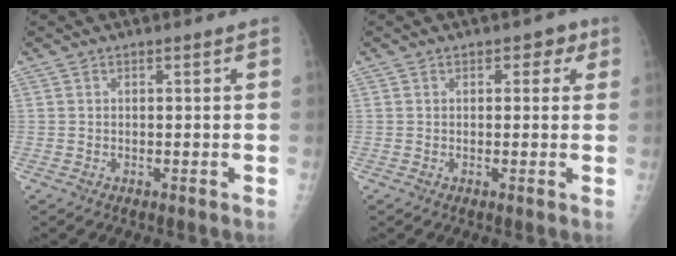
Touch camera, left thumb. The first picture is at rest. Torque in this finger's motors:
{"motor_torque": [-0.16, -0.04, -0.12, -0.08, 0.04]}